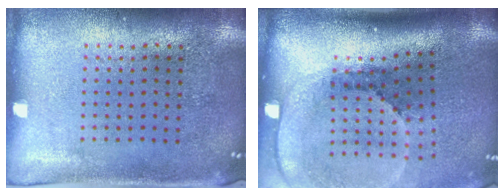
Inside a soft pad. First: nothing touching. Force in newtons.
{"total": 2.5, "press": 1.7, "slide": 1.8}